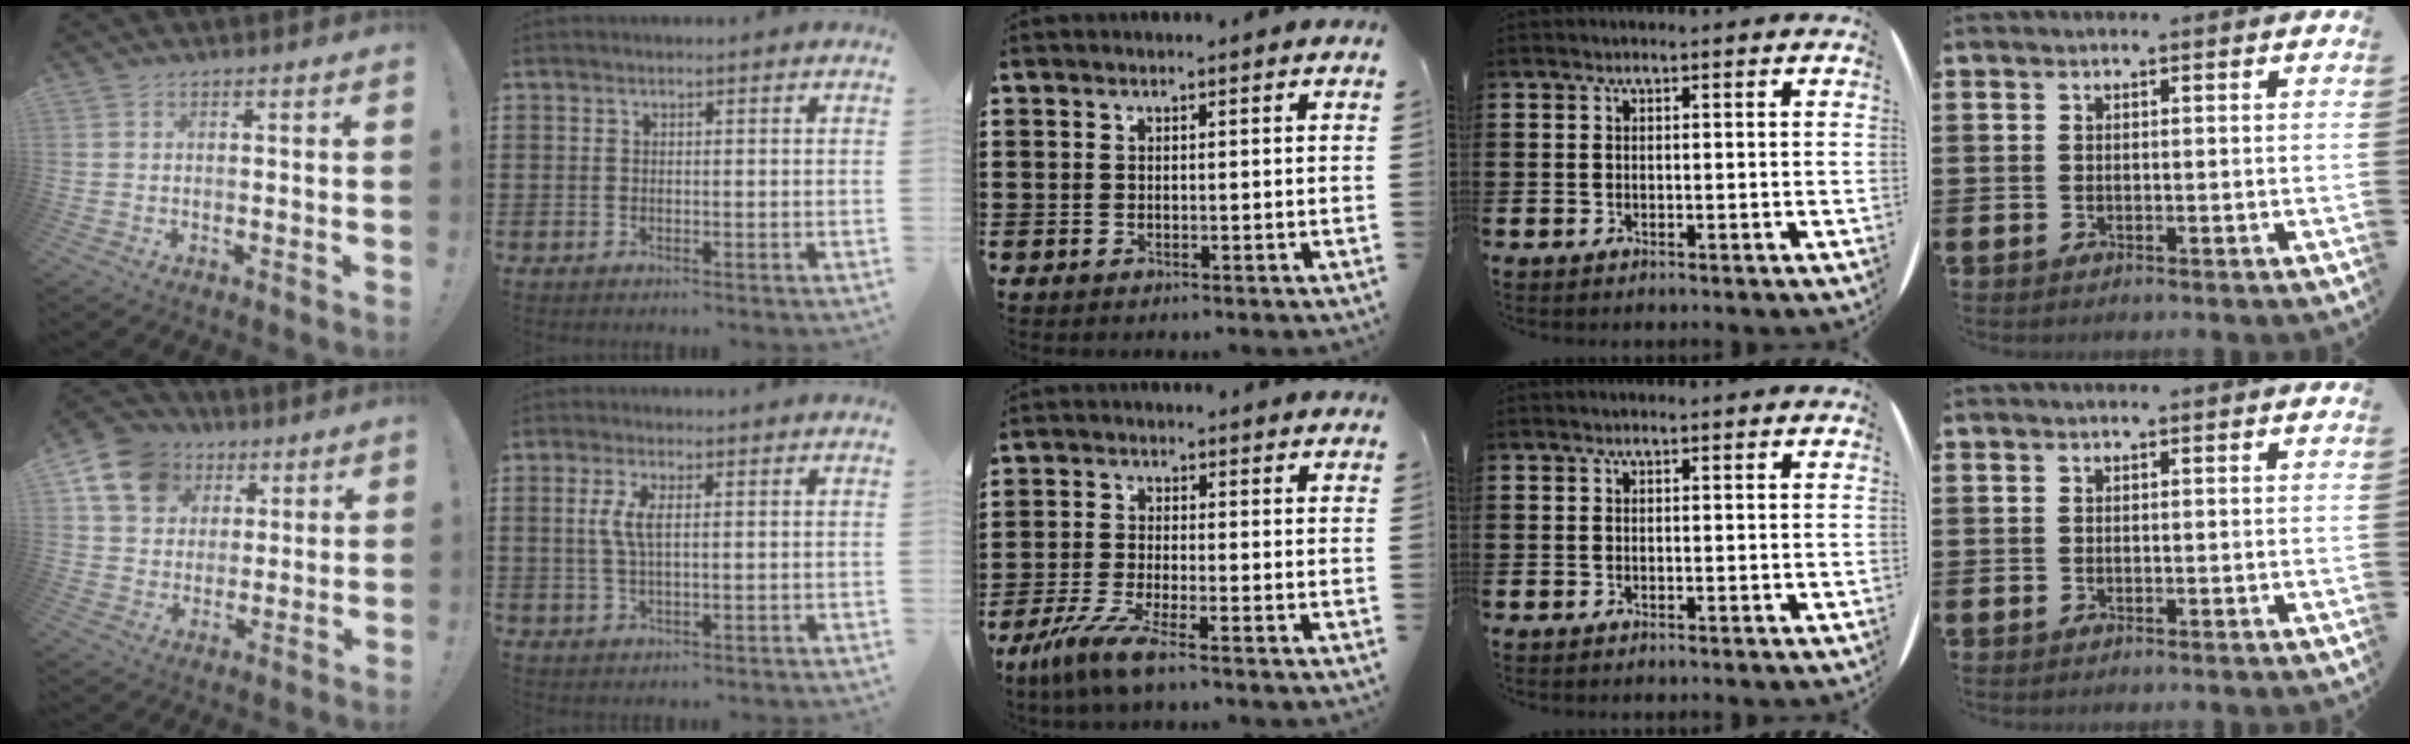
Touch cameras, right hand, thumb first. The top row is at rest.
{"thumb": {"total": 13.8, "force": [6.3, 10.8, 5.8], "torque": [-0.086, -0.031, 0.125]}, "index": {"total": 4.0, "force": [0.7, 1.3, 3.7], "torque": [-0.082, 0.005, 0.007]}, "middle": {"total": 6.0, "force": [-4.5, 0.3, 4.0], "torque": [-0.098, -0.023, -0.091]}}